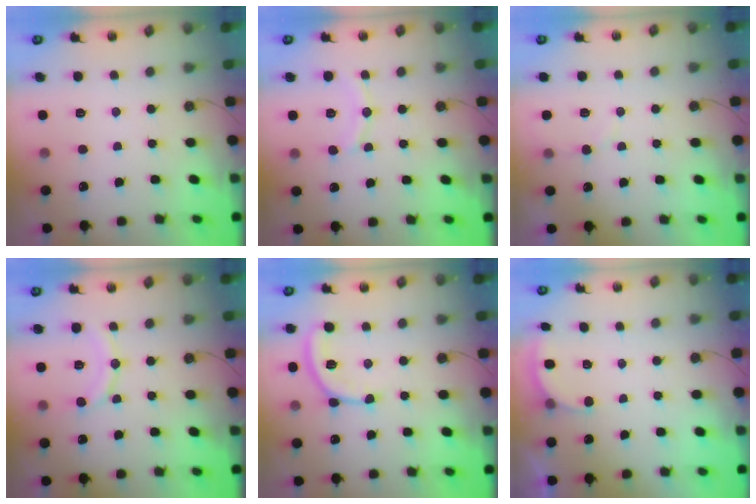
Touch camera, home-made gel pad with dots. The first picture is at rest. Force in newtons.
{"total": 8.1, "press": 8.1, "slide": 0.8}
{"total": 3.0, "press": 3.0, "slide": 0.2}
{"total": 11.9, "press": 11.8, "slide": 1.2}
{"total": 10.7, "press": 10.7, "slide": 0.7}
{"total": 2.8, "press": 2.6, "slide": 1.0}